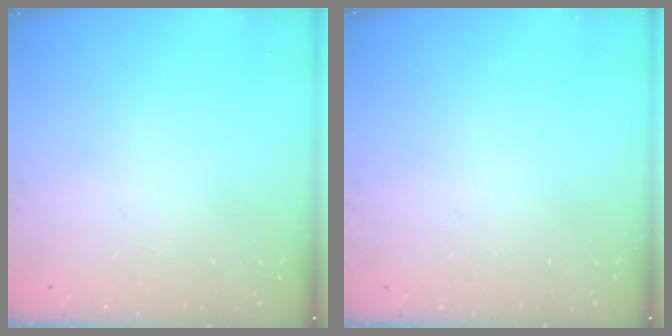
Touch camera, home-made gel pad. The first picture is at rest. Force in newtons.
{"total": 0.0}